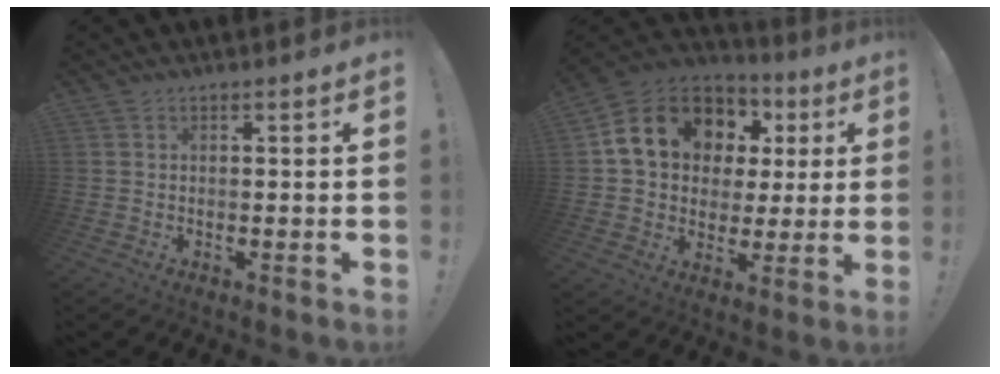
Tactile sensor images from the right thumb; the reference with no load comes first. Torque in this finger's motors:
{"motor_torque": [1.70, 3.30, 0.62, -0.40, 0.28]}